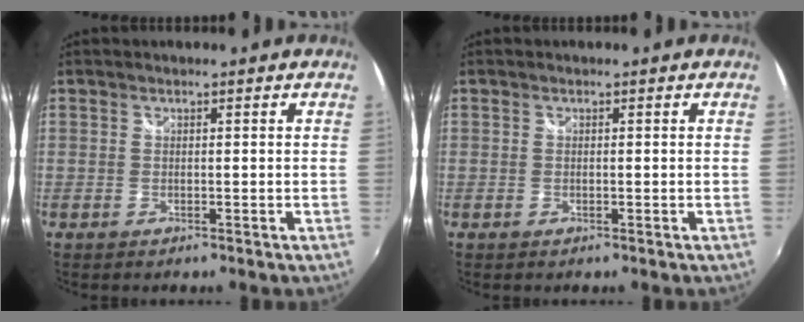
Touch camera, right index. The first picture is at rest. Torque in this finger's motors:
{"motor_torque": [-0.22, 0.17, -0.03, 0.00]}